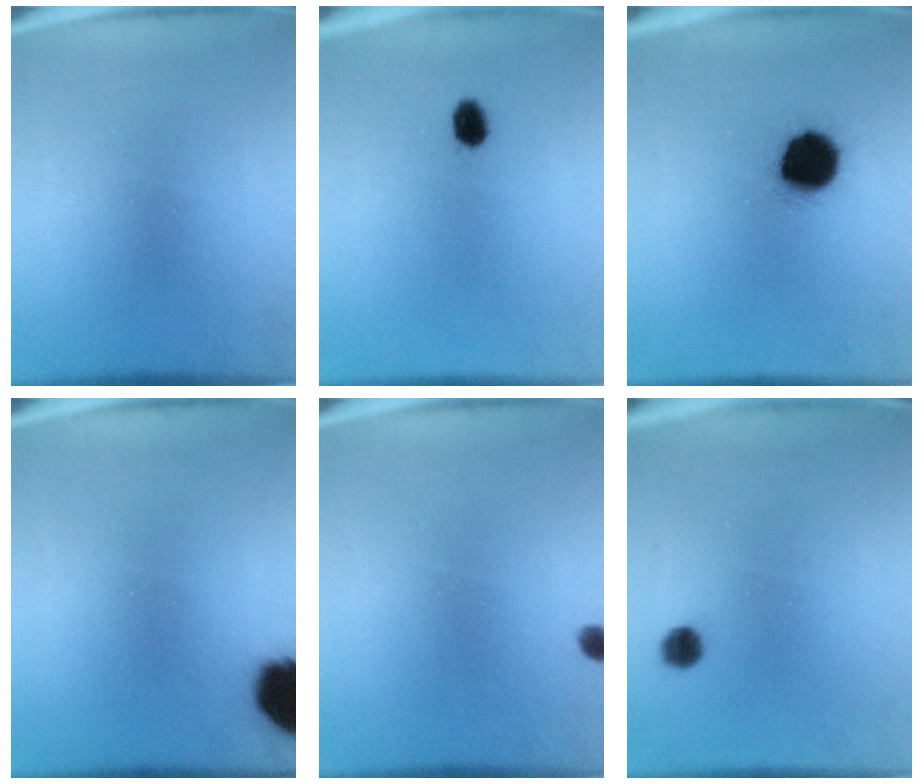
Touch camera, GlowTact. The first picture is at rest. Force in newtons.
{"total": 2.7}
{"total": 12.6}
{"total": 13.4}
{"total": 1.4}
{"total": 2.6}